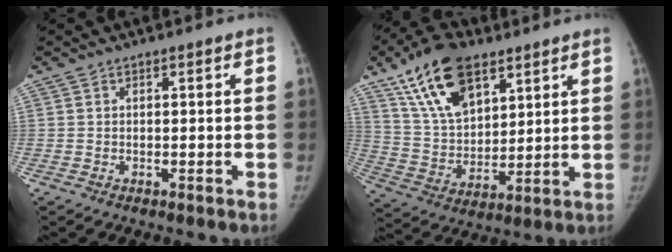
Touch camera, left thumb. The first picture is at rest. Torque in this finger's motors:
{"motor_torque": [1.02, 0.88, 1.66, -1.11, 0.15]}